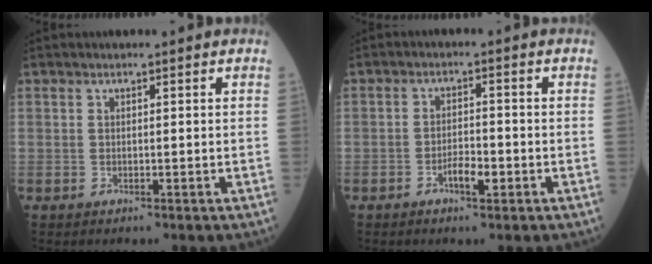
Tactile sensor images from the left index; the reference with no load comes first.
{"total": 3.3, "force": [-1.7, 1.0, 2.7], "torque": [-0.047, 0.003, -0.030]}